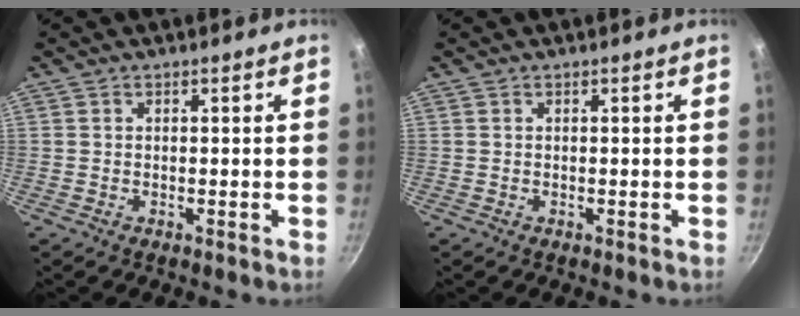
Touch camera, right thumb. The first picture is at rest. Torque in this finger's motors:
{"motor_torque": [0.00, 0.00, -0.04, 0.05, 0.00]}